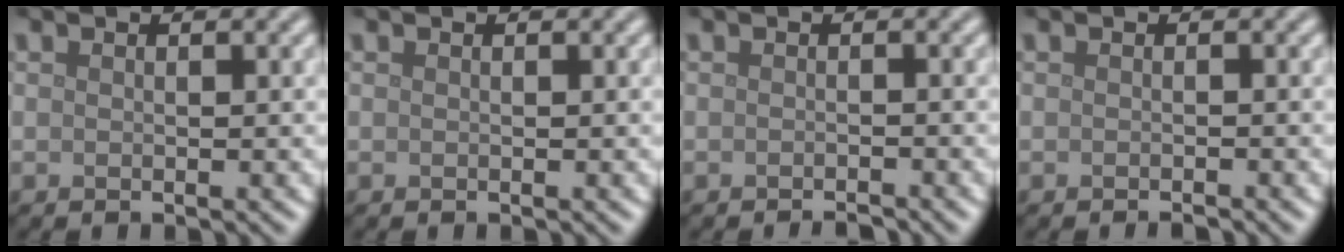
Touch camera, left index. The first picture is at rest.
{"total": 0.0}
{"total": 1.0, "force": [-0.9, 0.1, 0.4], "torque": [-0.004, 0.000, -0.018]}
{"total": 0.7, "force": [-0.6, 0.1, 0.3], "torque": [-0.003, 0.000, -0.011]}